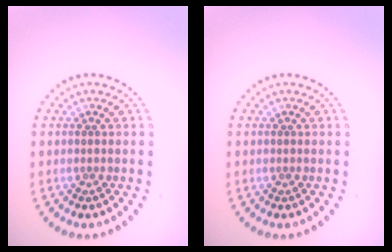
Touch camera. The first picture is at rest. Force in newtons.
{"total": 0.0}